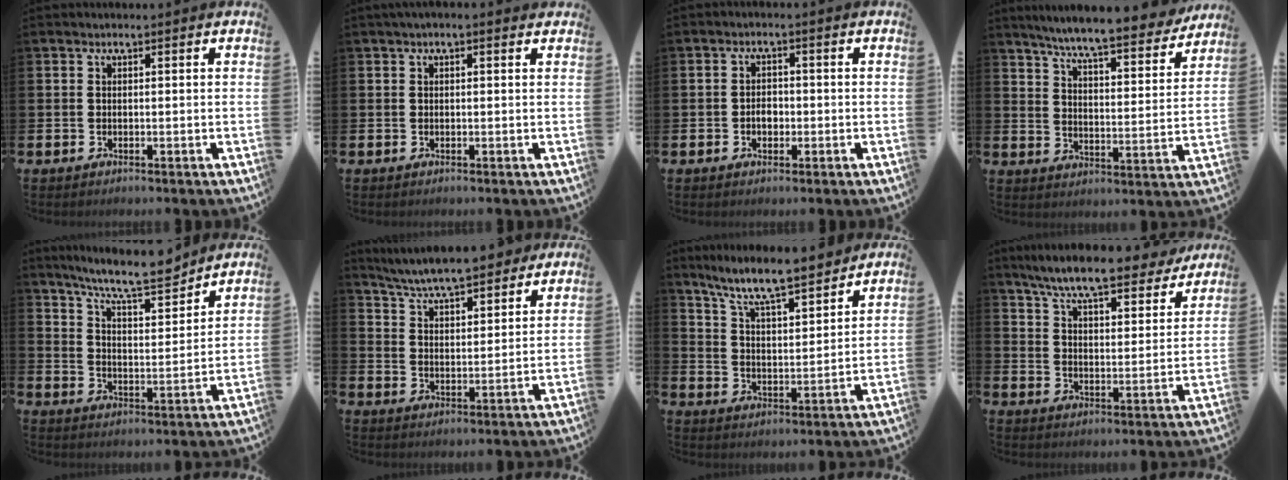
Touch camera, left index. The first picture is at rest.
{"total": 0.8, "force": [0.3, 0.1, 0.7], "torque": [-0.015, 0.004, 0.004]}
{"total": 2.3, "force": [-0.6, 1.7, 1.5], "torque": [-0.017, 0.002, -0.015]}
{"total": 7.8, "force": [7.3, 0.0, 2.8], "torque": [-0.081, -0.054, 0.124]}
{"total": 9.4, "force": [8.7, 0.9, 3.4], "torque": [-0.086, -0.055, 0.154]}
{"total": 7.1, "force": [6.8, 0.6, 2.0], "torque": [-0.065, -0.046, 0.120]}
{"total": 9.0, "force": [8.2, 0.7, 3.6], "torque": [-0.108, -0.051, 0.145]}
{"total": 8.9, "force": [8.1, 0.9, 3.6], "torque": [-0.101, -0.046, 0.141]}